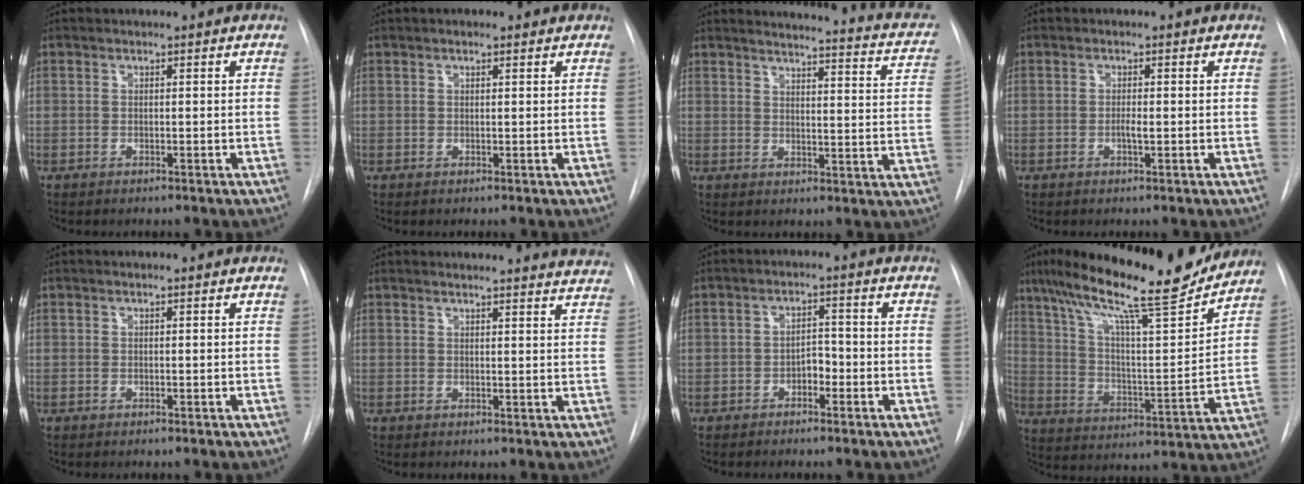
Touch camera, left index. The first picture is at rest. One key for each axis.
{"total": 0.7, "fx": -0.2, "fy": 0.3, "fz": 0.6, "tx": -0.013, "ty": 0.000, "tz": -0.004}
{"total": 18.9, "fx": 17.1, "fy": 2.8, "fz": 7.6, "tx": -0.082, "ty": -0.056, "tz": 0.177}
{"total": 1.6, "fx": -1.3, "fy": 0.0, "fz": 1.0, "tx": -0.019, "ty": -0.007, "tz": -0.019}
{"total": 0.9, "fx": -0.9, "fy": -0.2, "fz": -0.1, "tx": 0.001, "ty": -0.007, "tz": -0.009}
{"total": 12.3, "fx": 12.1, "fy": 0.8, "fz": 2.3, "tx": -0.015, "ty": -0.053, "tz": 0.113}
{"total": 3.0, "fx": -2.4, "fy": 1.2, "fz": 1.4, "tx": -0.015, "ty": 0.002, "tz": -0.038}
{"total": 21.0, "fx": 17.1, "fy": 2.2, "fz": 11.9, "tx": -0.207, "ty": -0.005, "tz": 0.268}